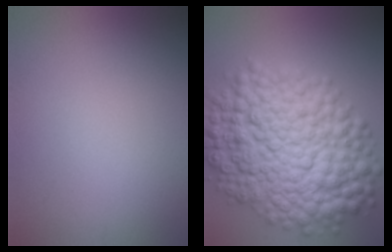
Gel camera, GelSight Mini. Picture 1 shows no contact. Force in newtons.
{"total": 13.0, "press": 13.0, "slide": 0.2}